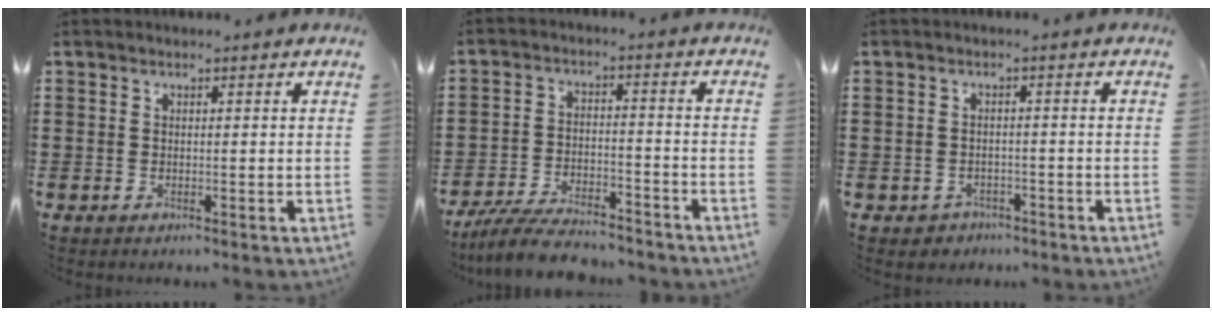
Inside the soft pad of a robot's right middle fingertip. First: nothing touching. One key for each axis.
{"total": 7.0, "fx": -6.5, "fy": 1.1, "fz": 2.4, "tx": -0.052, "ty": 0.002, "tz": -0.126}
{"total": 1.6, "fx": -1.3, "fy": 0.8, "fz": -0.1, "tx": -0.004, "ty": 0.003, "tz": -0.032}